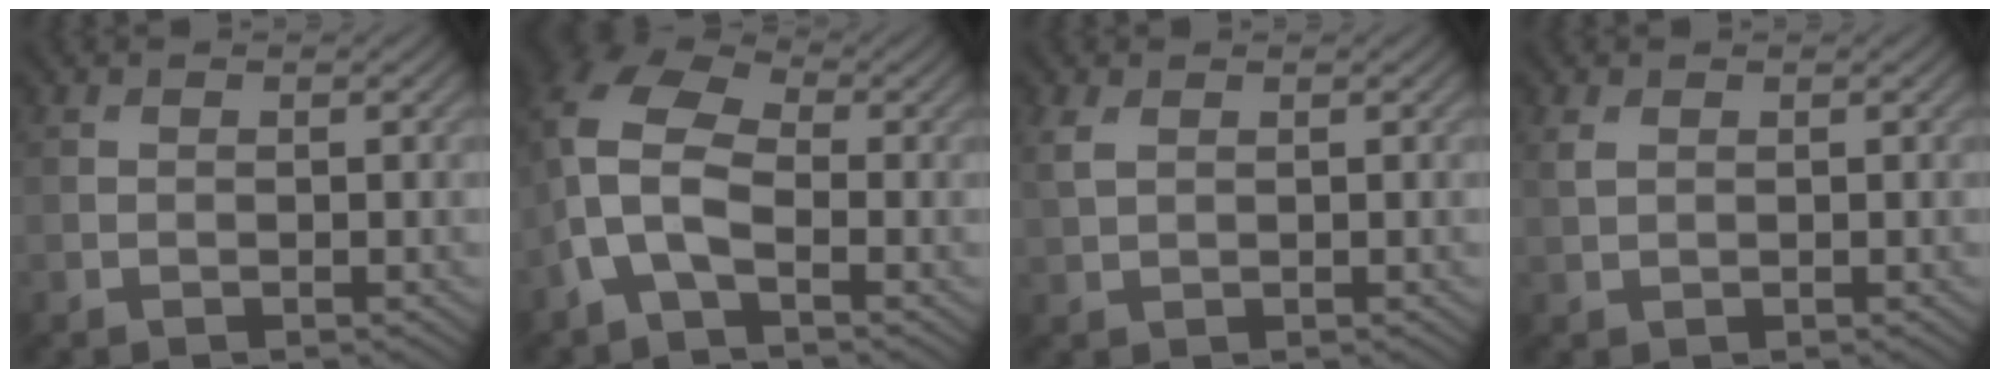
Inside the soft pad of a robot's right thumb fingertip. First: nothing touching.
{"total": 9.2, "force": [-1.7, 5.0, 7.5], "torque": [-0.186, 0.011, -0.054]}
{"total": 2.0, "force": [0.9, 1.1, 1.4], "torque": [-0.045, 0.002, 0.022]}
{"total": 1.2, "force": [0.6, 0.7, 0.8], "torque": [-0.026, 0.001, 0.015]}